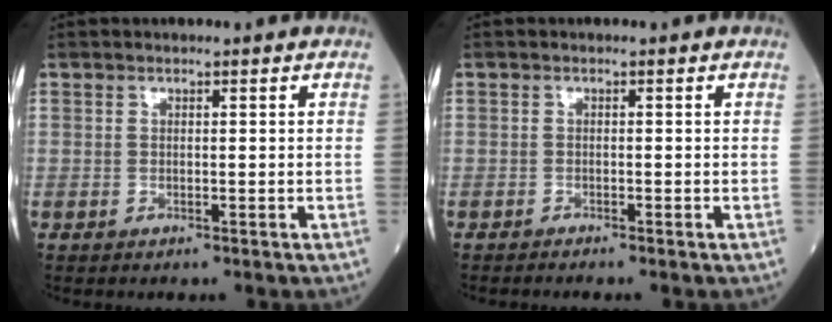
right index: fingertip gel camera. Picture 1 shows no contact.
{"total": 0.7, "force": [-0.7, -0.2, 0.0], "torque": [-0.002, -0.001, -0.015]}